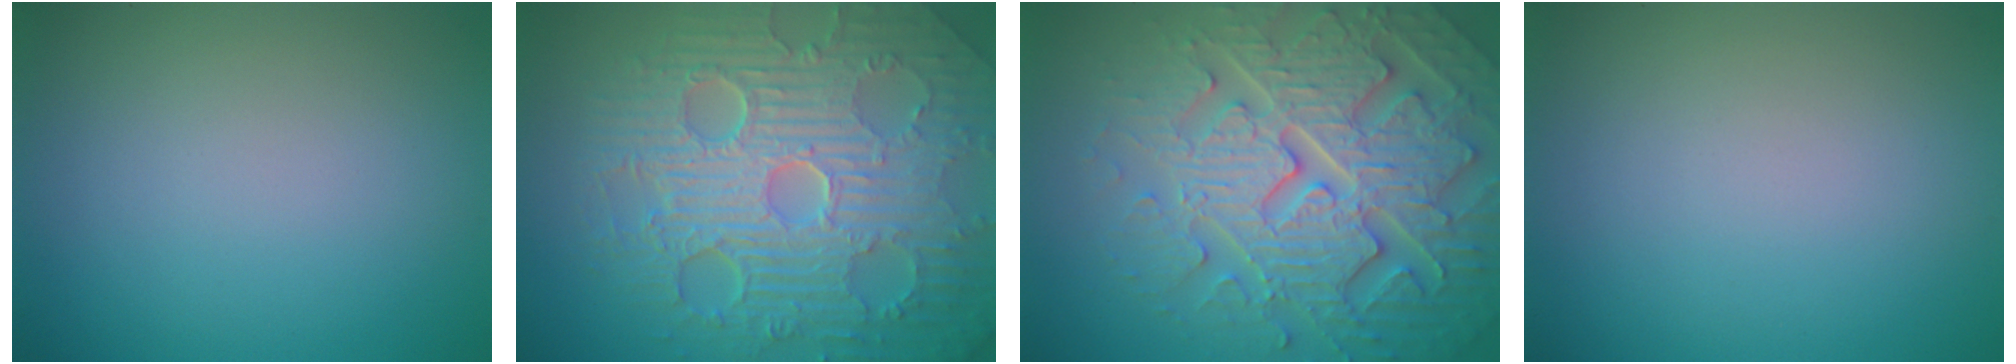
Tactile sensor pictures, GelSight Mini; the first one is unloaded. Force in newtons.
{"total": 11.4, "press": 7.3, "slide": 8.7}
{"total": 7.8, "press": 7.6, "slide": 2.0}
{"total": 0.0}